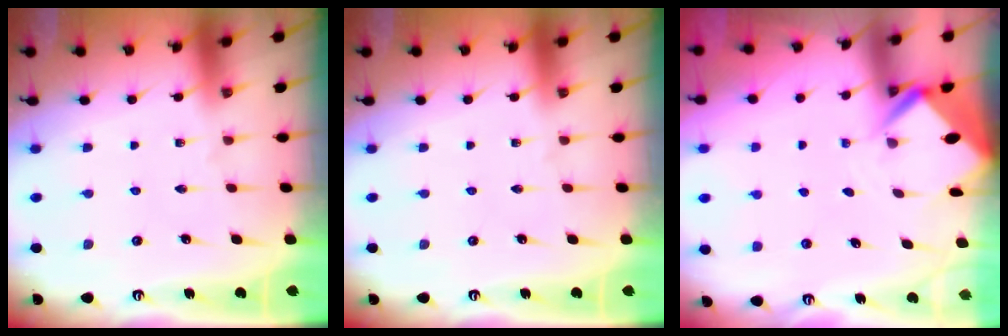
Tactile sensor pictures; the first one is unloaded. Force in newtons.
{"total": 0.0}
{"total": 3.5, "press": 3.5, "slide": 0.2}